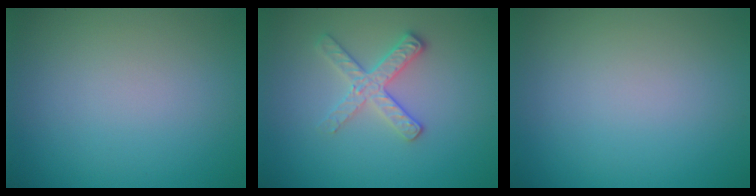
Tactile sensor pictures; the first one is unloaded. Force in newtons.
{"total": 2.8, "press": 2.6, "slide": 1.0}
{"total": 0.0}